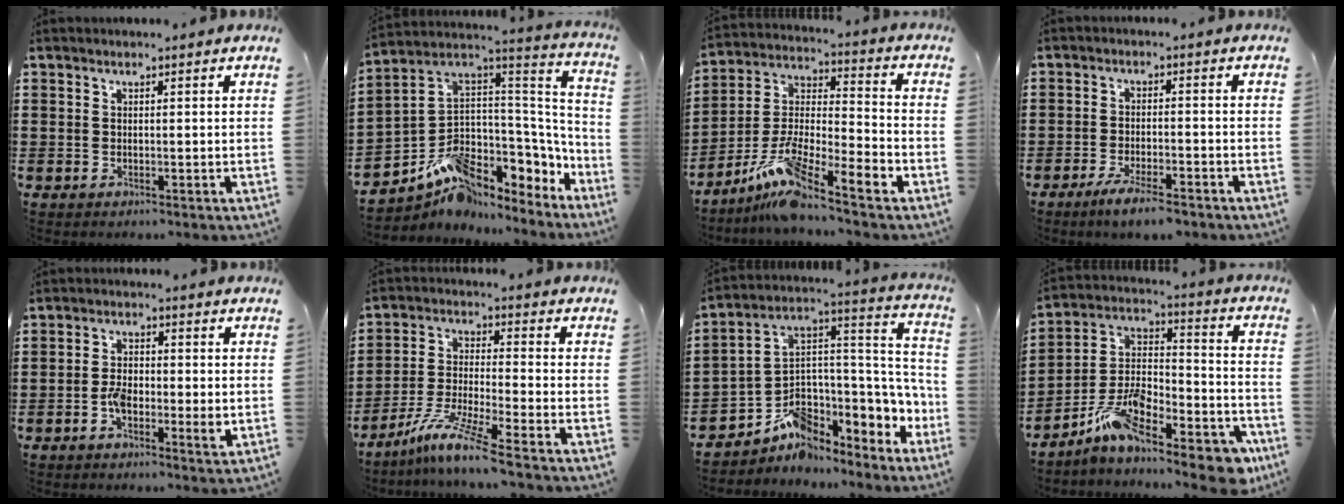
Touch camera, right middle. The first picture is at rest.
{"total": 8.4, "force": [-5.0, 5.6, 3.9], "torque": [-0.084, -0.008, -0.092]}
{"total": 9.1, "force": [-7.2, 0.2, 5.5], "torque": [-0.124, -0.017, -0.152]}
{"total": 4.4, "force": [-3.7, 0.4, 2.4], "torque": [-0.053, -0.006, -0.071]}
{"total": 4.3, "force": [-1.2, 1.9, 3.7], "torque": [-0.061, 0.002, -0.025]}
{"total": 8.7, "force": [-7.0, -0.3, 5.2], "torque": [-0.106, -0.013, -0.137]}
{"total": 5.8, "force": [-2.8, 4.3, 2.8], "torque": [-0.072, -0.037, -0.055]}
{"total": 11.5, "force": [-9.0, 3.5, 6.2], "torque": [-0.116, 0.009, -0.178]}